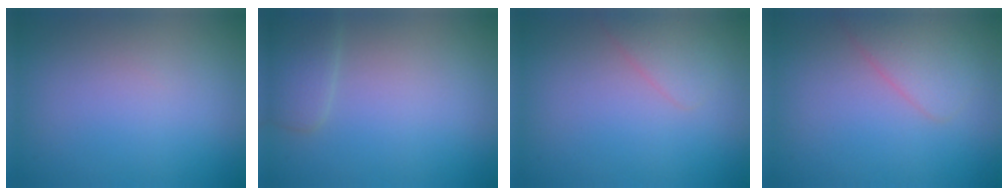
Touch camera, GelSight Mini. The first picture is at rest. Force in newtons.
{"total": 2.1, "press": 2.1, "slide": 0.1}
{"total": 1.6, "press": 1.6, "slide": 0.0}
{"total": 2.6, "press": 2.6, "slide": 0.1}